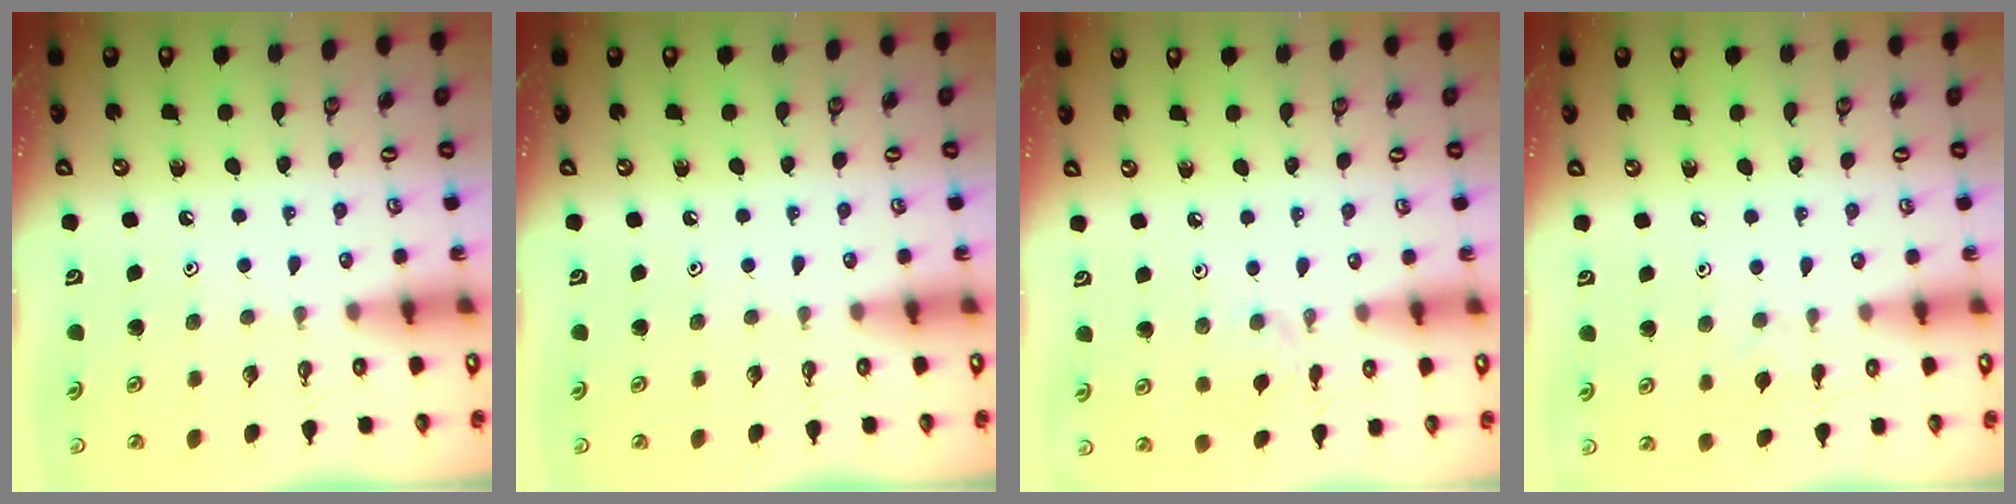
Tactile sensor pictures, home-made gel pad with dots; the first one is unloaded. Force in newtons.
{"total": 0.0}
{"total": 1.3, "press": 1.3, "slide": 0.4}
{"total": 5.2, "press": 5.1, "slide": 0.8}